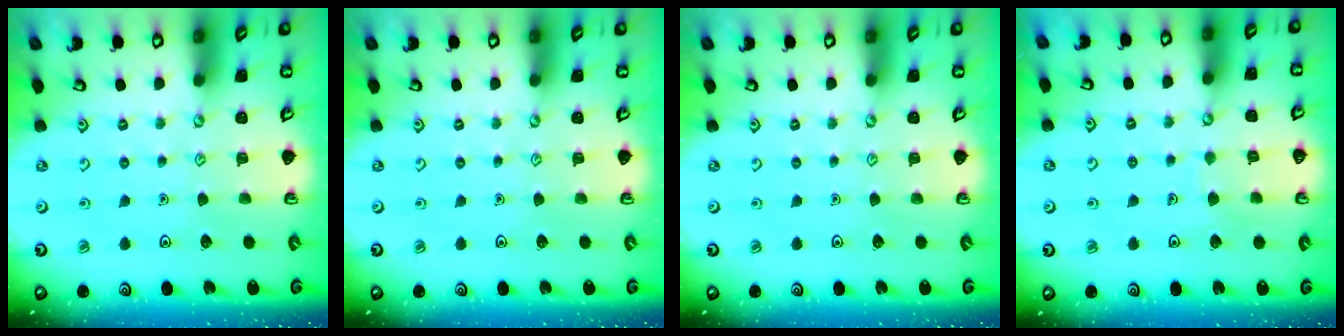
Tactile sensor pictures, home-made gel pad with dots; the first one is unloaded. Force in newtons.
{"total": 0.0}
{"total": 0.0}
{"total": 3.9, "press": 3.9, "slide": 0.3}